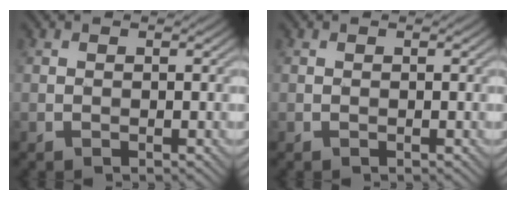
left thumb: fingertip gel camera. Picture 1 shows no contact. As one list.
[{"total": 0.0}]